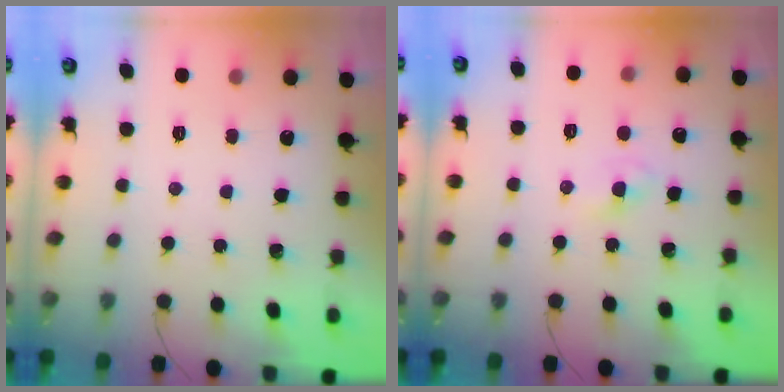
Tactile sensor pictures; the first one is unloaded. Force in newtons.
{"total": 0.7, "press": 0.6, "slide": 0.5}